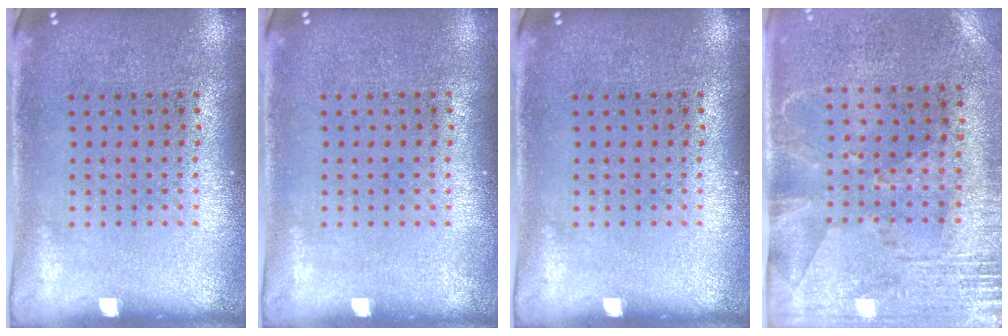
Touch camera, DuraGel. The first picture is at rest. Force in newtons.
{"total": 0.0}
{"total": 0.0}
{"total": 2.7, "press": 2.3, "slide": 1.5}